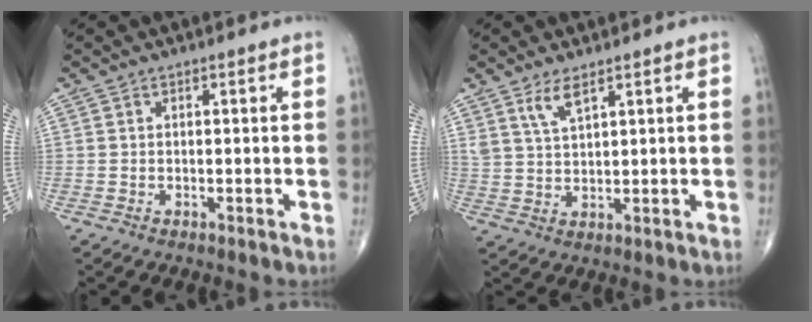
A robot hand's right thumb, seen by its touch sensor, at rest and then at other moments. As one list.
[{"total": 4.3, "force": [2.9, 1.3, 2.9], "torque": [-0.059, -0.018, 0.064]}]